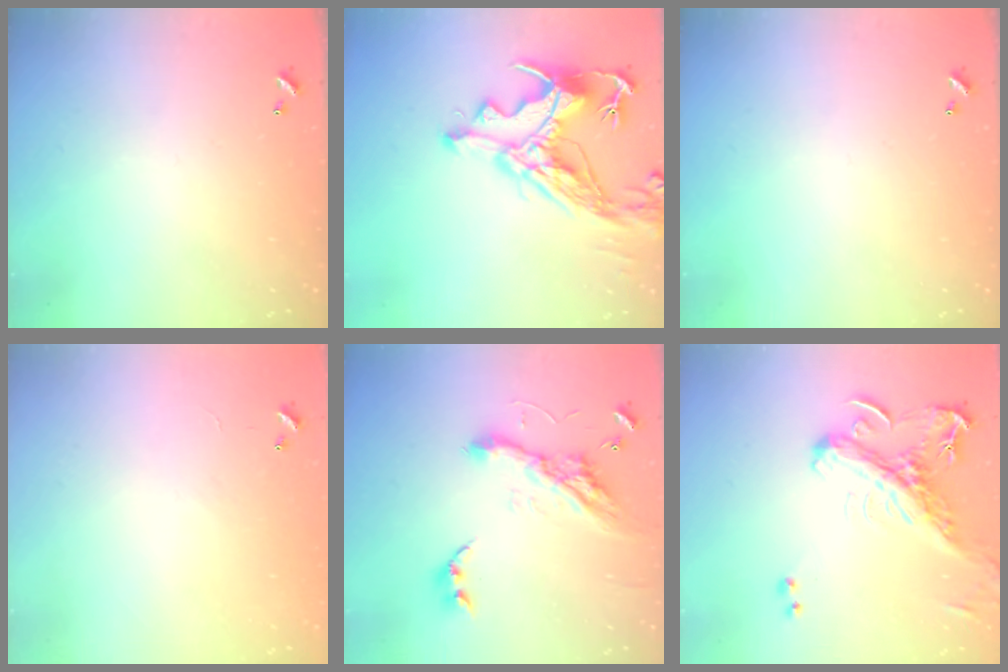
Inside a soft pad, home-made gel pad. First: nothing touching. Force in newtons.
{"total": 13.8, "press": 13.7, "slide": 1.9}
{"total": 0.0}
{"total": 9.3, "press": 9.3, "slide": 0.6}
{"total": 13.4, "press": 13.3, "slide": 0.8}
{"total": 3.4, "press": 3.2, "slide": 1.1}